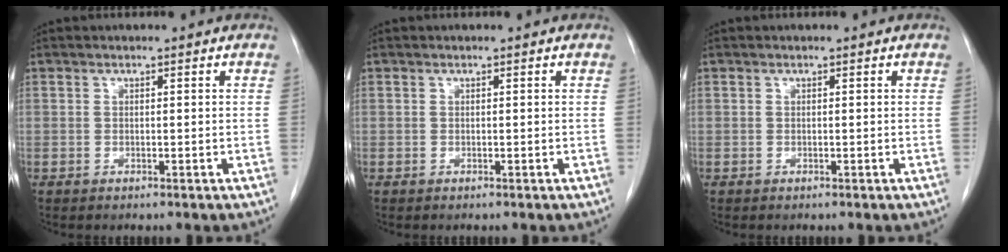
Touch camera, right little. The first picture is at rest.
{"total": 0.0}
{"total": 0.0}